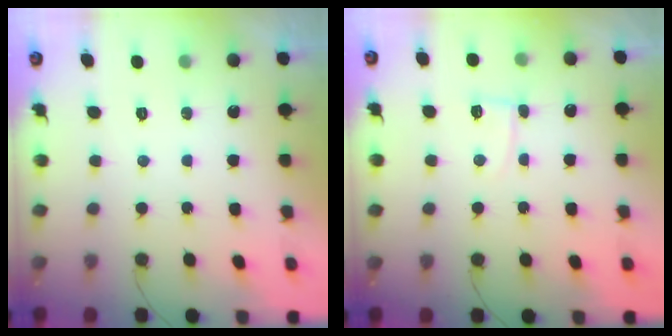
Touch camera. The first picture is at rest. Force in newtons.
{"total": 3.4, "press": 3.4, "slide": 0.4}